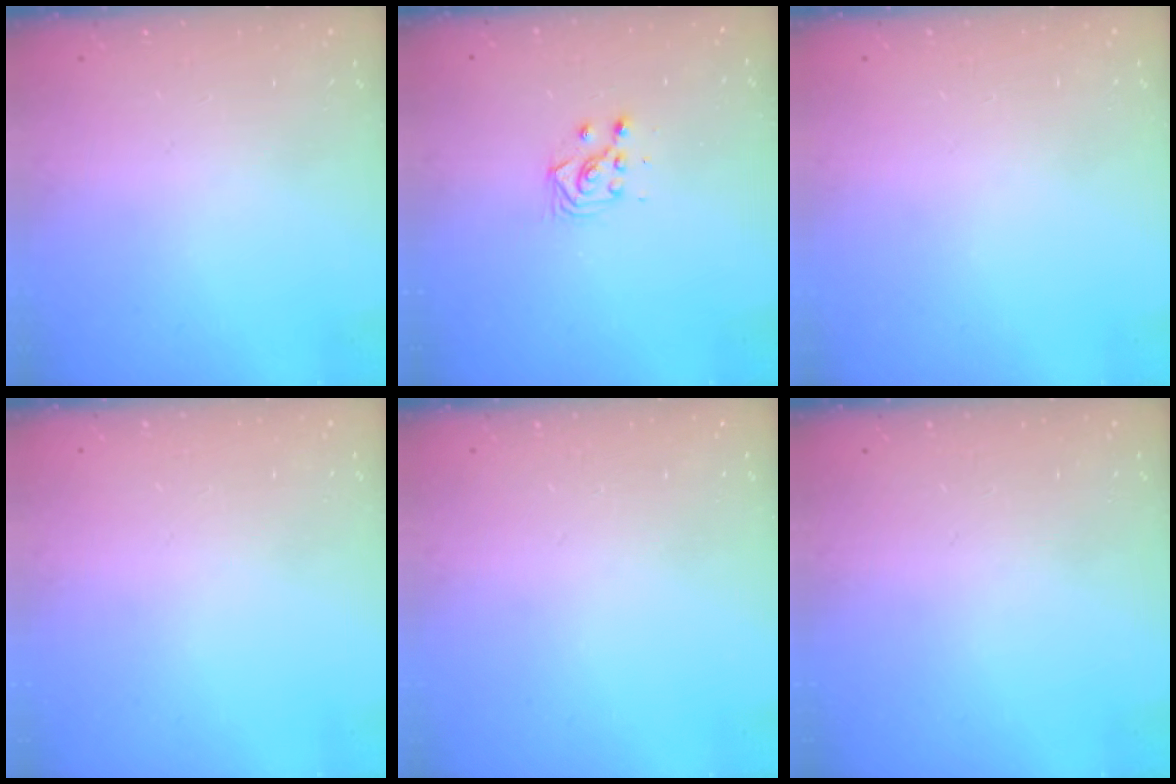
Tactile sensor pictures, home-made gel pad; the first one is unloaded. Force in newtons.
{"total": 3.5, "press": 3.4, "slide": 1.1}
{"total": 0.0}
{"total": 0.0}
{"total": 0.0}
{"total": 0.0}